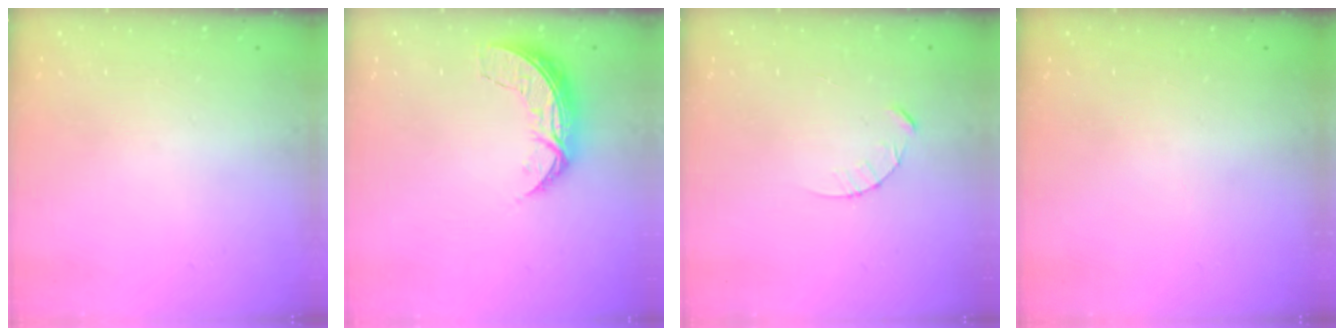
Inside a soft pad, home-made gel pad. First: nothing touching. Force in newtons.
{"total": 7.3, "press": 7.3, "slide": 0.6}
{"total": 3.1, "press": 3.1, "slide": 0.3}
{"total": 0.0}